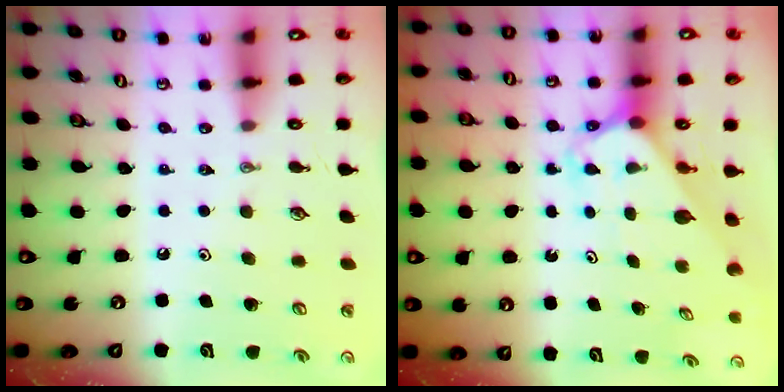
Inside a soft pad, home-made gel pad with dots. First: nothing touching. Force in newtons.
{"total": 2.7, "press": 2.7, "slide": 0.2}